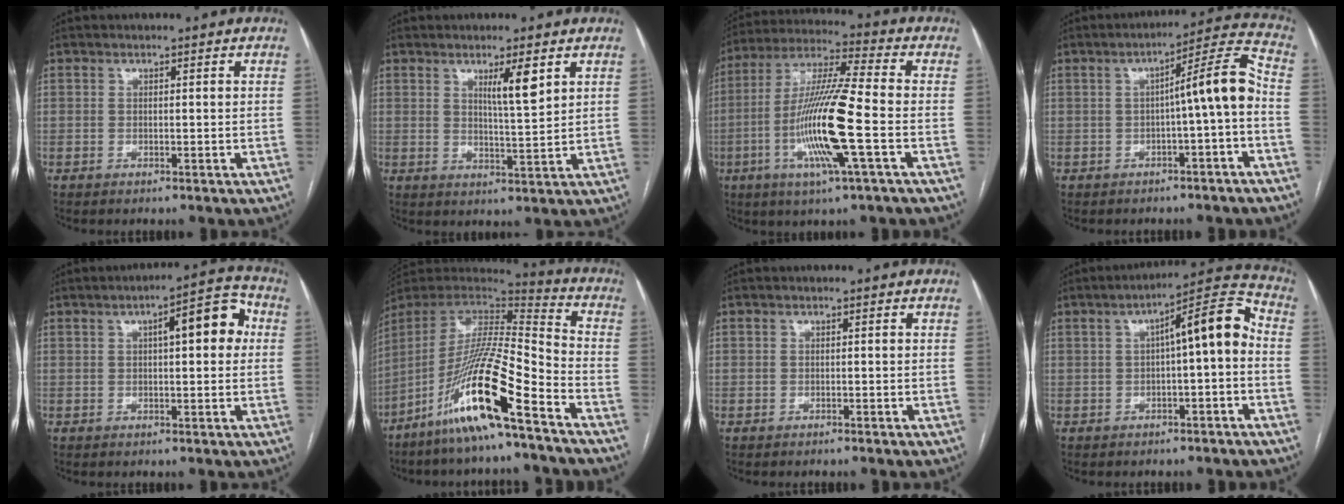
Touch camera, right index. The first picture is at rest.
{"total": 5.0, "force": [2.5, 0.2, 4.3], "torque": [-0.073, -0.005, 0.044]}
{"total": 15.6, "force": [-4.2, 0.0, 15.0], "torque": [-0.304, -0.009, -0.086]}
{"total": 8.4, "force": [-1.4, -0.1, 8.3], "torque": [-0.114, 0.028, -0.021]}
{"total": 8.4, "force": [1.8, 2.3, 7.9], "torque": [-0.104, 0.030, 0.019]}
{"total": 18.3, "force": [-11.0, 0.6, 14.6], "torque": [-0.305, -0.029, -0.211]}
{"total": 0.0}
{"total": 9.3, "force": [0.3, 1.6, 9.1], "torque": [-0.130, 0.037, 0.002]}